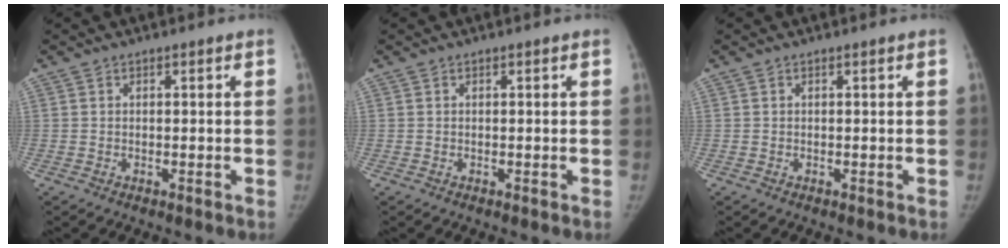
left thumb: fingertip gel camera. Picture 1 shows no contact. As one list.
[{"total": 0.0}, {"total": 0.0}]